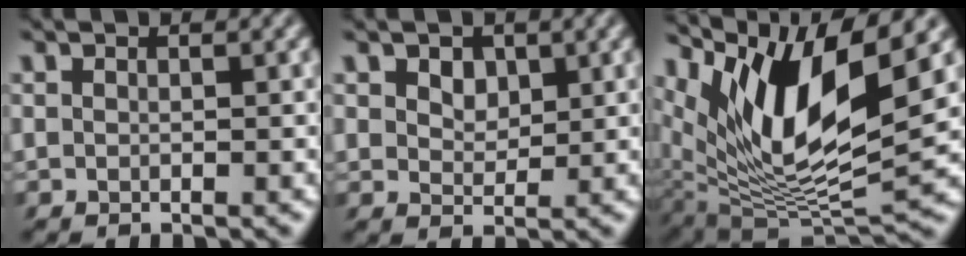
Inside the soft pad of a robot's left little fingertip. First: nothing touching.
{"total": 2.9, "force": [0.9, 2.2, 1.7], "torque": [-0.041, 0.005, 0.013]}
{"total": 11.2, "force": [5.2, 3.2, 9.4], "torque": [-0.164, 0.002, 0.095]}